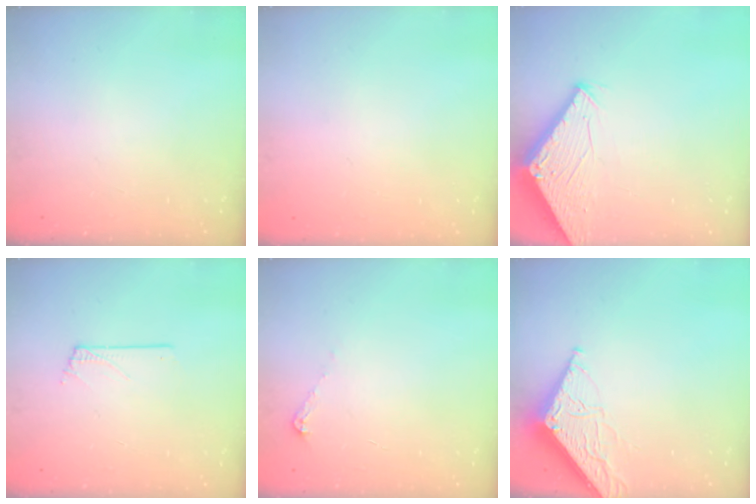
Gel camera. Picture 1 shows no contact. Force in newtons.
{"total": 0.0}
{"total": 2.9, "press": 2.9, "slide": 0.2}
{"total": 0.5, "press": 0.5, "slide": 0.1}
{"total": 5.8, "press": 5.8, "slide": 0.8}
{"total": 6.4, "press": 6.4, "slide": 0.8}